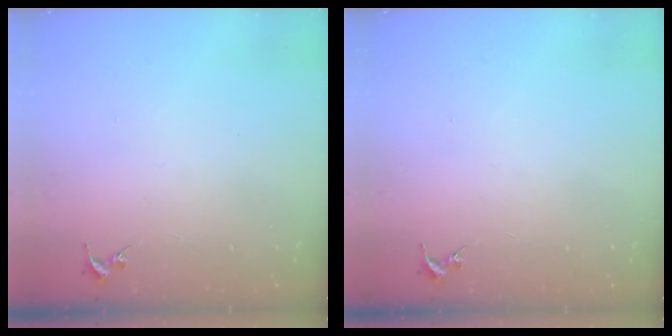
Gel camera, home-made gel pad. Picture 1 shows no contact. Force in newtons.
{"total": 0.0}